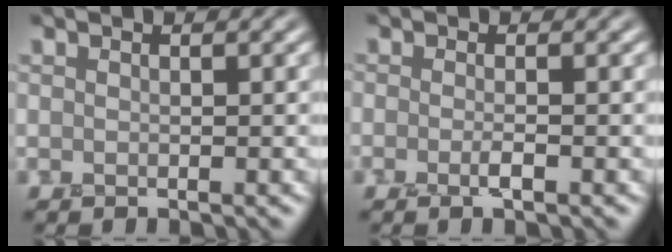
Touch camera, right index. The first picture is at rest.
{"total": 1.1, "force": [-0.6, 0.2, 0.9], "torque": [-0.024, -0.003, -0.014]}